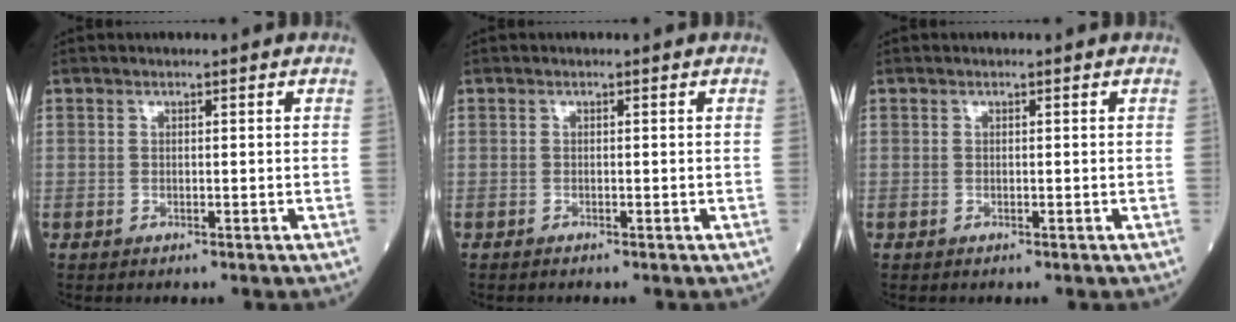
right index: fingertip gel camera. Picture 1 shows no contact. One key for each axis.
{"total": 0.0}
{"total": 0.0}